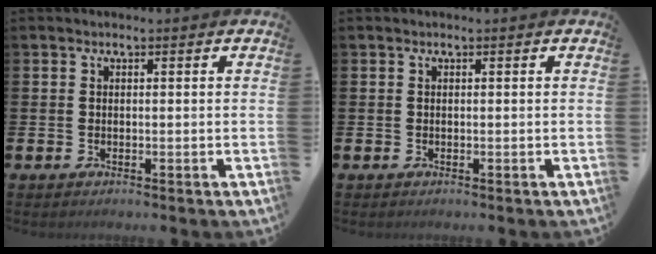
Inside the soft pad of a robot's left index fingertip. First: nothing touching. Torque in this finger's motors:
{"motor_torque": [-0.02, 0.01, 0.02, 0.01]}